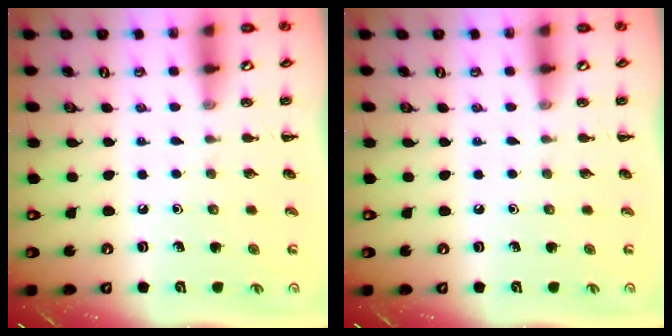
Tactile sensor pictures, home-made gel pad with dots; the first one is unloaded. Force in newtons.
{"total": 0.0}